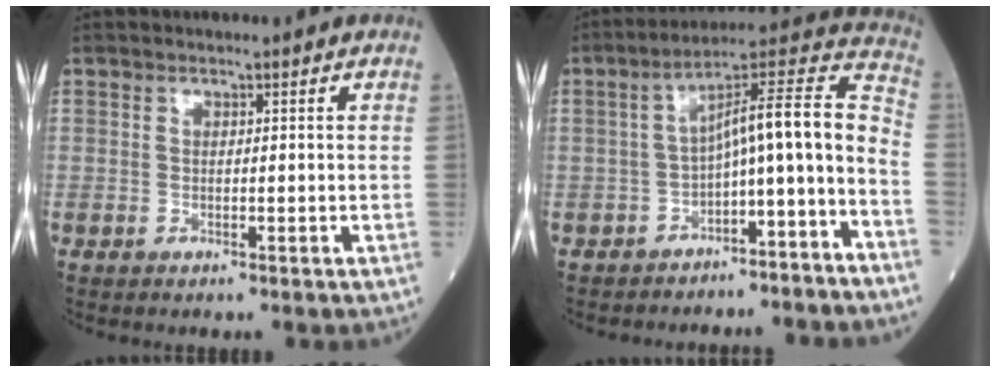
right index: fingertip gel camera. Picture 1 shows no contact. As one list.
[{"total": 13.1, "force": [-5.7, 2.1, 11.7], "torque": [-0.163, 0.062, -0.084]}]